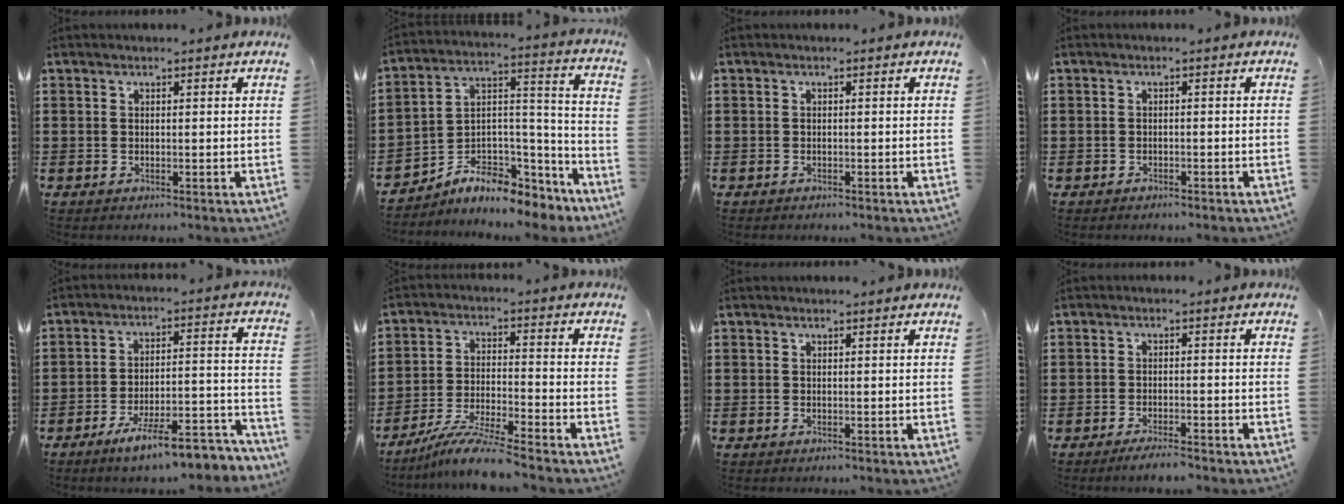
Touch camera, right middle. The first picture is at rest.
{"total": 6.5, "force": [-5.7, 2.5, 2.0], "torque": [-0.047, -0.009, -0.110]}
{"total": 0.6, "force": [-0.6, 0.0, 0.0], "torque": [-0.002, -0.001, -0.013]}
{"total": 1.0, "force": [-1.0, 0.2, 0.0], "torque": [-0.004, 0.000, -0.022]}
{"total": 10.4, "force": [-8.3, 1.2, 6.1], "torque": [-0.099, 0.014, -0.152]}
{"total": 8.0, "force": [-7.0, -0.2, 3.8], "torque": [-0.072, -0.010, -0.133]}
{"total": 0.0}
{"total": 2.5, "force": [-2.3, -0.1, 0.9], "torque": [-0.016, -0.002, -0.042]}